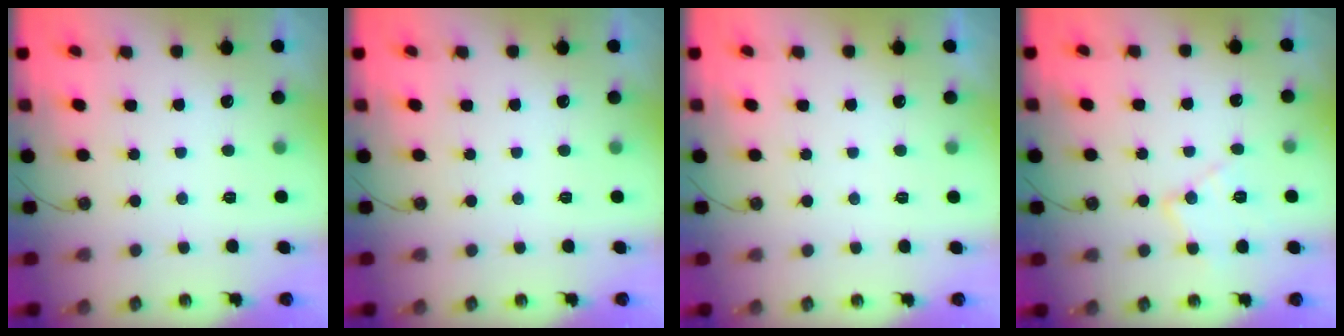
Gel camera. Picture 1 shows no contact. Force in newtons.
{"total": 0.0}
{"total": 2.7, "press": 2.7, "slide": 0.4}
{"total": 11.2, "press": 11.2, "slide": 0.7}